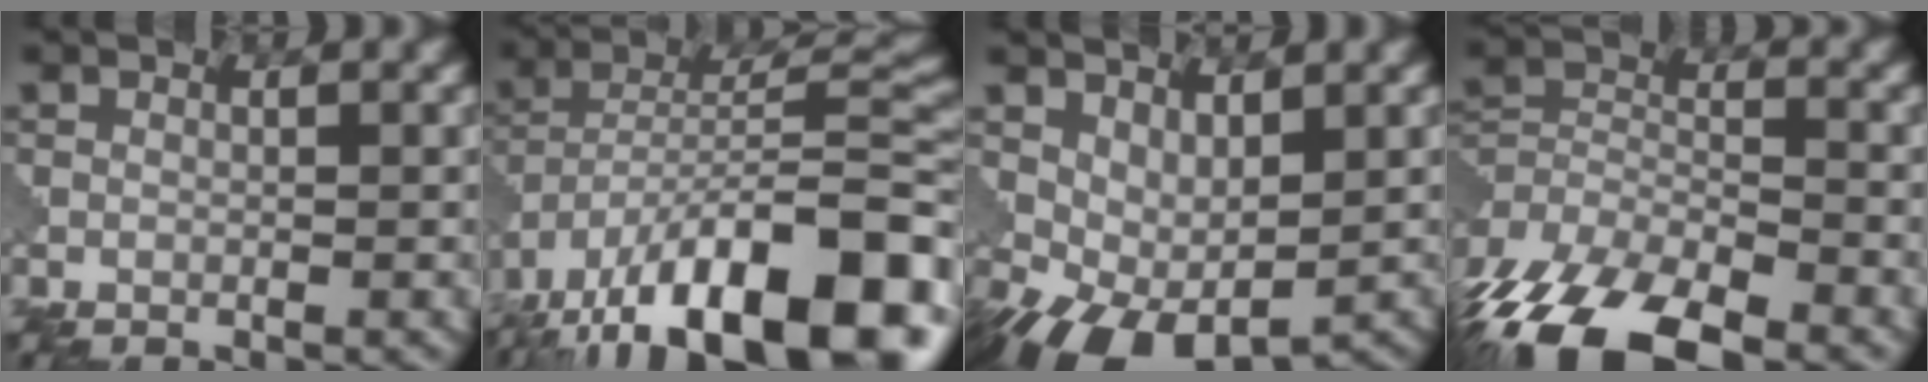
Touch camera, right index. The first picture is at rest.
{"total": 16.5, "force": [-10.5, 6.5, 11.0], "torque": [-0.178, 0.011, -0.174]}
{"total": 4.1, "force": [-1.4, 2.2, 3.1], "torque": [-0.067, -0.010, -0.012]}
{"total": 11.8, "force": [-9.3, 4.1, 6.1], "torque": [-0.143, -0.021, -0.155]}